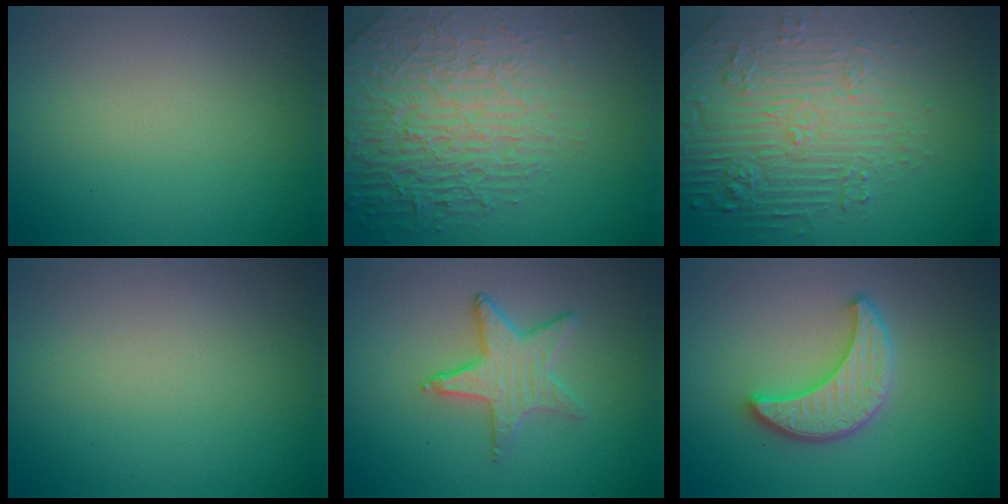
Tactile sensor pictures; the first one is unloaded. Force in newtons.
{"total": 7.6, "press": 5.8, "slide": 5.0}
{"total": 8.1, "press": 5.7, "slide": 5.7}
{"total": 0.0}
{"total": 3.2, "press": 3.0, "slide": 1.2}
{"total": 3.7, "press": 3.6, "slide": 0.8}